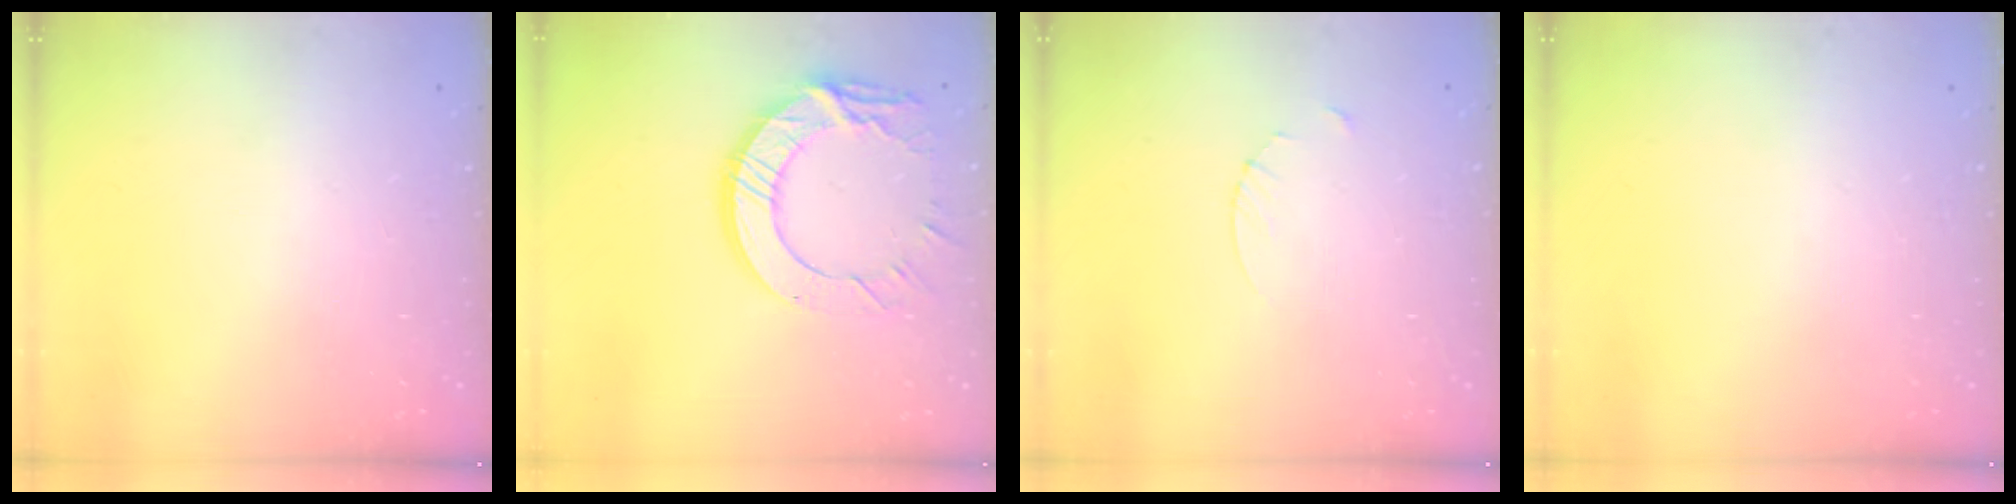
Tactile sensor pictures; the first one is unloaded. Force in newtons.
{"total": 15.0, "press": 14.9, "slide": 1.5}
{"total": 2.7, "press": 2.7, "slide": 0.3}
{"total": 0.0}